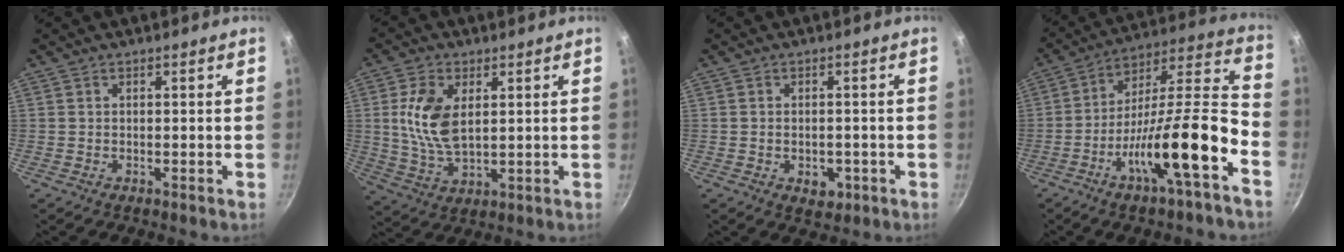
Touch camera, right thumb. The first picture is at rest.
{"total": 10.8, "force": [2.4, 6.1, 8.6], "torque": [-0.165, -0.014, 0.049]}
{"total": 4.1, "force": [-1.4, 2.8, 2.6], "torque": [-0.026, 0.008, -0.011]}
{"total": 20.0, "force": [-8.8, 3.7, 17.6], "torque": [-0.259, 0.059, -0.155]}